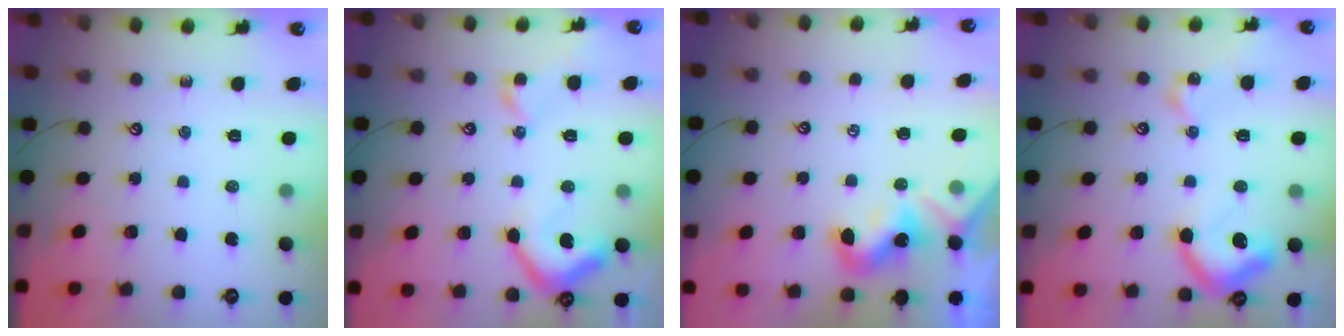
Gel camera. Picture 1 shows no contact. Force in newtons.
{"total": 11.1, "press": 11.0, "slide": 1.2}
{"total": 2.1, "press": 2.0, "slide": 0.4}
{"total": 12.6, "press": 12.5, "slide": 1.4}